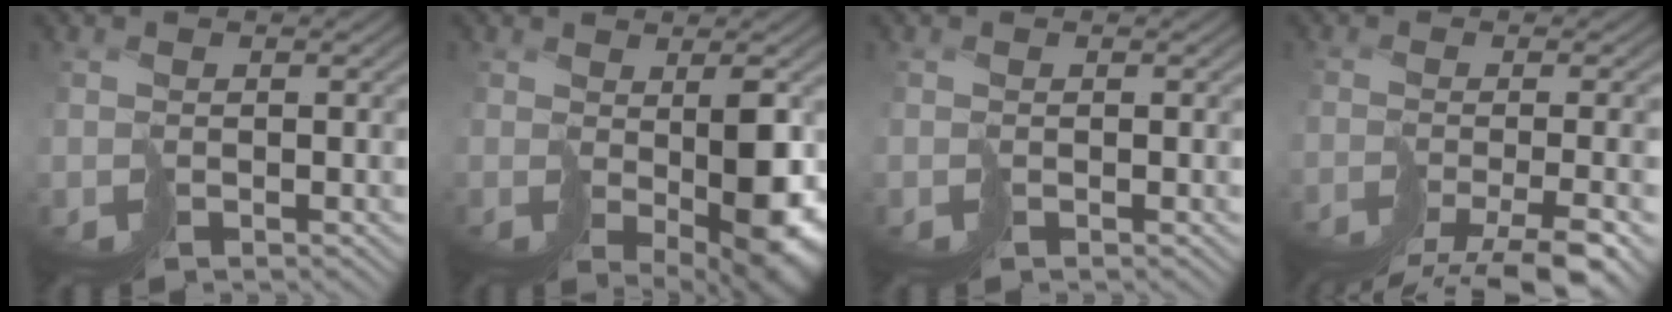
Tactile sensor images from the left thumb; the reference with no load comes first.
{"total": 7.8, "force": [0.4, 3.3, 7.0], "torque": [-0.111, -0.024, 0.030]}
{"total": 0.0}
{"total": 8.8, "force": [-7.0, 1.1, 5.3], "torque": [-0.068, -0.011, -0.081]}